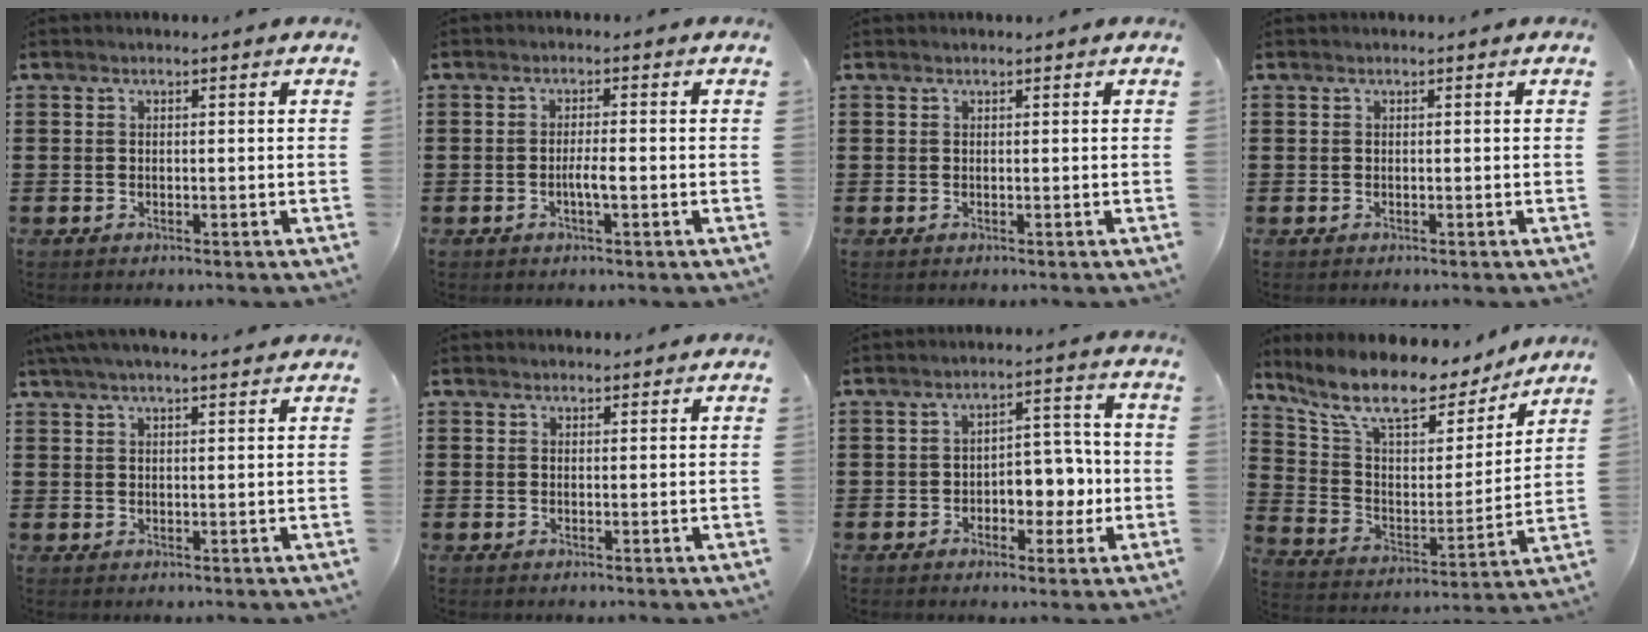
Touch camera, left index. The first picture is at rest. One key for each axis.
{"total": 2.6, "fx": -0.7, "fy": 0.4, "fz": 2.4, "tx": -0.050, "ty": -0.002, "tz": -0.015}
{"total": 0.0}
{"total": 0.0}
{"total": 3.2, "fx": 2.7, "fy": 0.2, "fz": 1.8, "tx": -0.040, "ty": 0.002, "tz": 0.050}
{"total": 1.2, "fx": 1.1, "fy": 0.3, "fz": 0.1, "tx": -0.004, "ty": 0.001, "tz": 0.023}
{"total": 5.5, "fx": -1.5, "fy": 3.7, "fz": 3.7, "tx": -0.056, "ty": 0.004, "tz": -0.033}
{"total": 10.6, "fx": 8.3, "fy": 3.1, "fz": 5.7, "tx": -0.141, "ty": -0.048, "tz": 0.141}